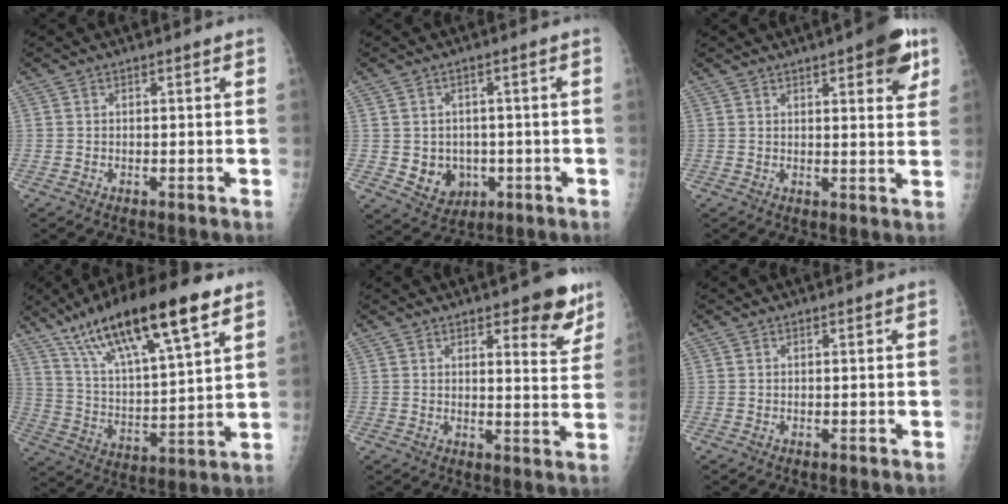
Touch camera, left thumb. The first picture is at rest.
{"total": 6.7, "force": [-1.1, 5.8, 3.3], "torque": [-0.020, 0.003, -0.003]}
{"total": 9.0, "force": [4.7, 2.8, 7.2], "torque": [-0.068, -0.015, 0.052]}
{"total": 22.9, "force": [13.7, 5.8, 17.5], "torque": [-0.287, -0.031, 0.245]}
{"total": 8.6, "force": [5.5, 3.1, 5.9], "torque": [-0.041, -0.032, 0.068]}
{"total": 0.0}